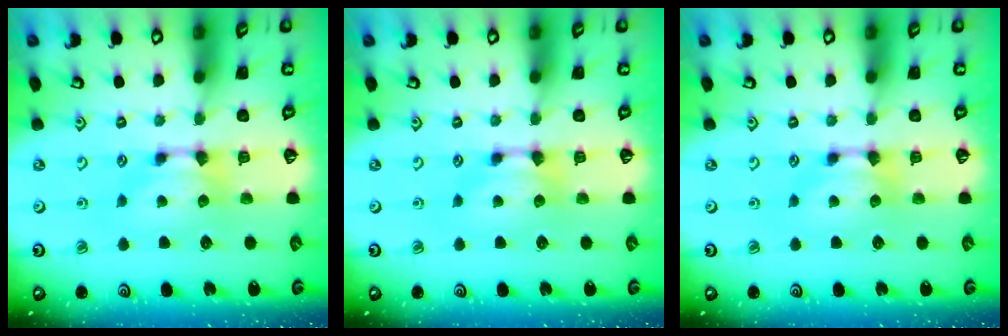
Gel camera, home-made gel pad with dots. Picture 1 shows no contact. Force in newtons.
{"total": 0.0}
{"total": 0.0}